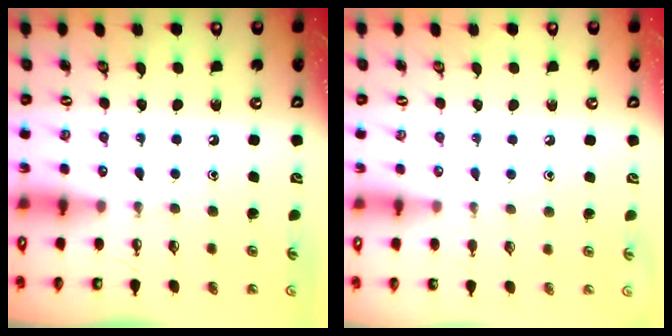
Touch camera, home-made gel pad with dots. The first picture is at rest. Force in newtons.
{"total": 2.7, "press": 2.6, "slide": 0.3}